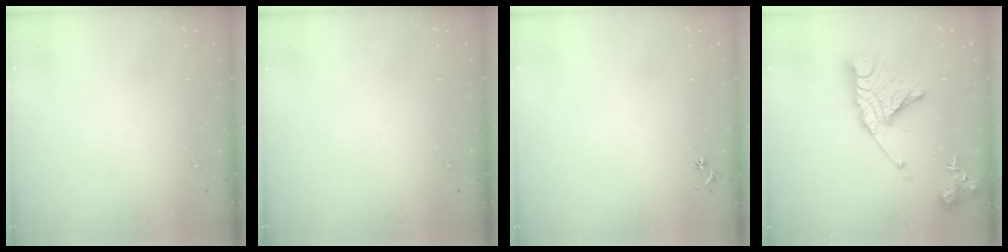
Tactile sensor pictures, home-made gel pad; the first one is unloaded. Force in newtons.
{"total": 0.0}
{"total": 3.0, "press": 2.9, "slide": 0.4}
{"total": 19.1, "press": 19.0, "slide": 1.8}